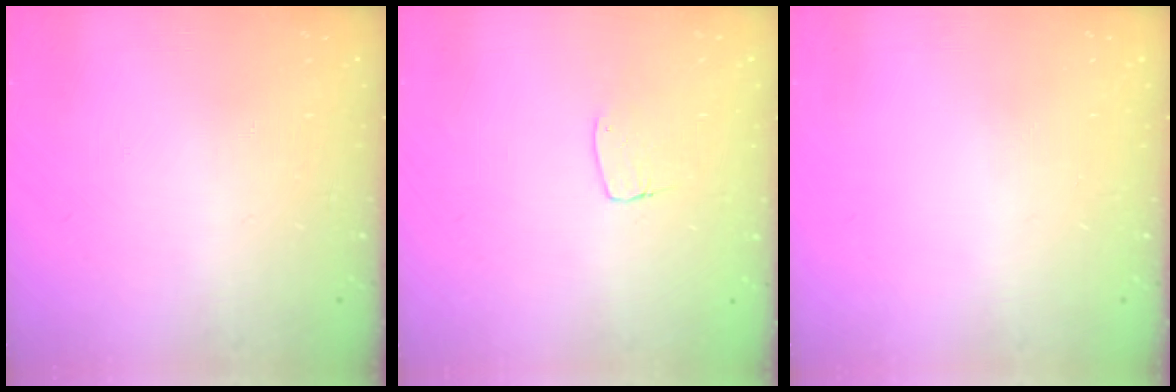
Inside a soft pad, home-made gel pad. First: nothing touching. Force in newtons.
{"total": 4.6, "press": 4.6, "slide": 0.3}
{"total": 0.0}